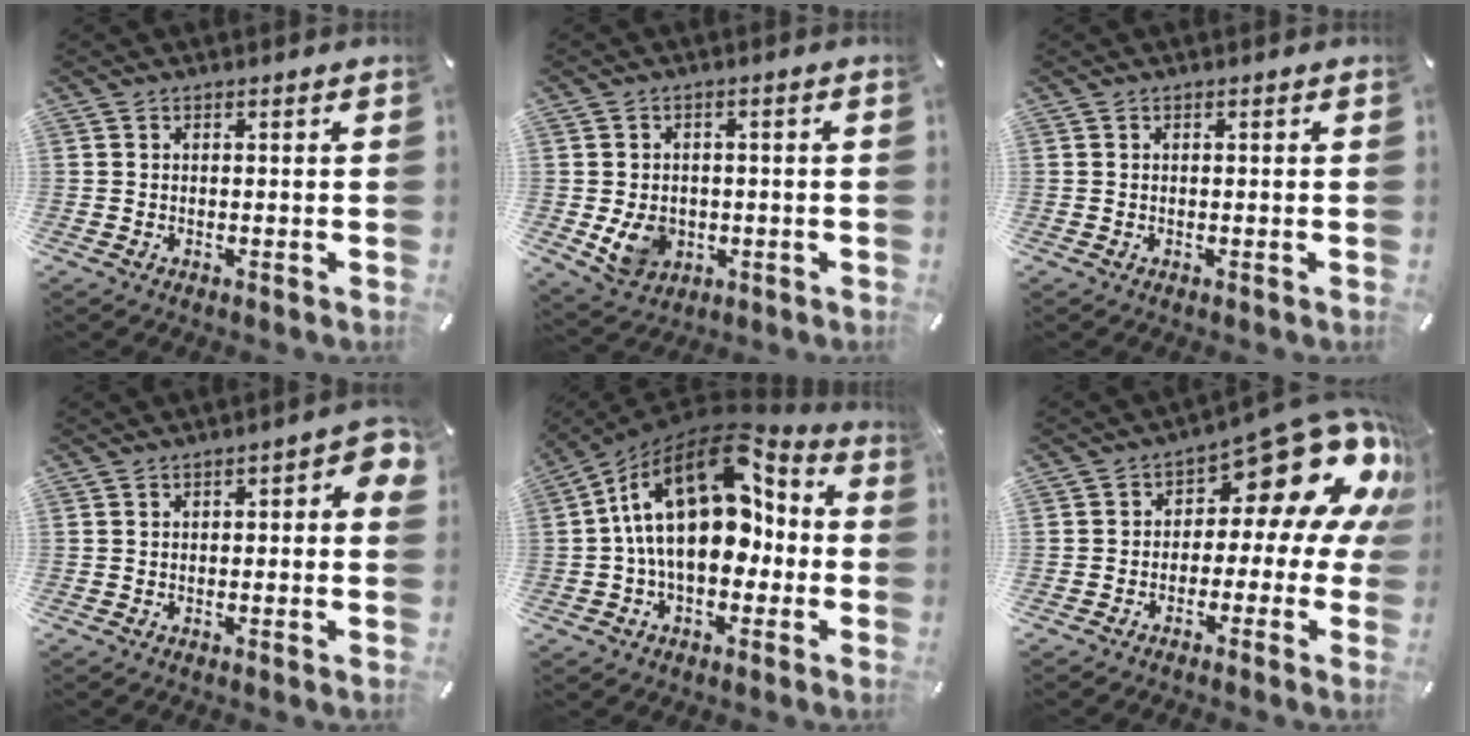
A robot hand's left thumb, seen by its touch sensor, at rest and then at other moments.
{"total": 7.6, "force": [-1.0, 6.5, 3.9], "torque": [-0.074, 0.002, -0.016]}
{"total": 0.0}
{"total": 4.0, "force": [0.0, 1.8, 3.6], "torque": [-0.042, 0.001, -0.006]}
{"total": 21.8, "force": [4.4, 13.6, 16.5], "torque": [-0.278, -0.032, 0.074]}
{"total": 18.5, "force": [8.3, 8.7, 14.0], "torque": [-0.176, -0.057, 0.136]}